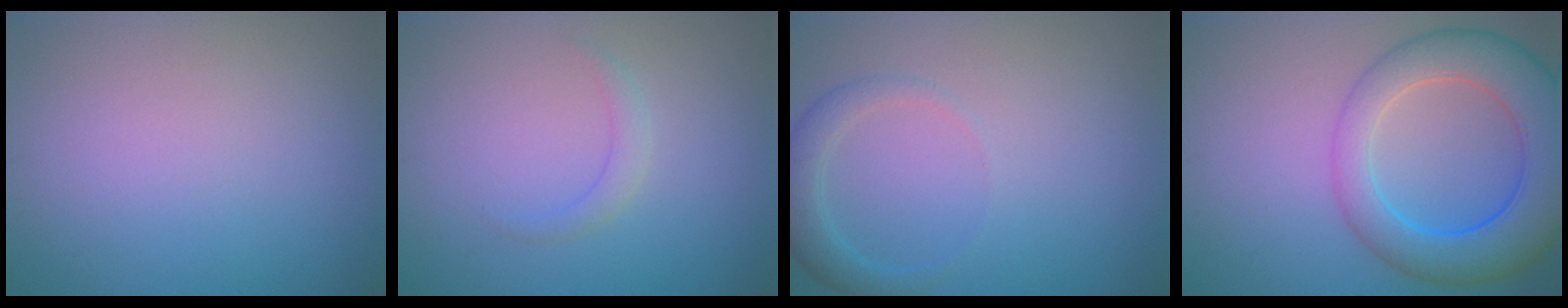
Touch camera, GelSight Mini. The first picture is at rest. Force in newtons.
{"total": 1.2, "press": 1.2, "slide": 0.1}
{"total": 2.1, "press": 2.1, "slide": 0.2}
{"total": 8.3, "press": 8.3, "slide": 0.5}